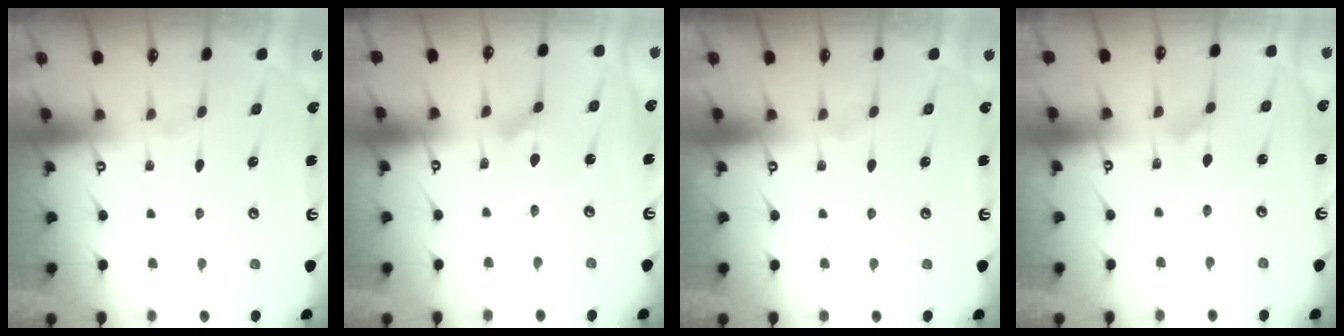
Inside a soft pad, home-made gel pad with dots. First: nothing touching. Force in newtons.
{"total": 2.6, "press": 2.6, "slide": 0.3}
{"total": 0.0}
{"total": 1.0, "press": 1.0, "slide": 0.1}